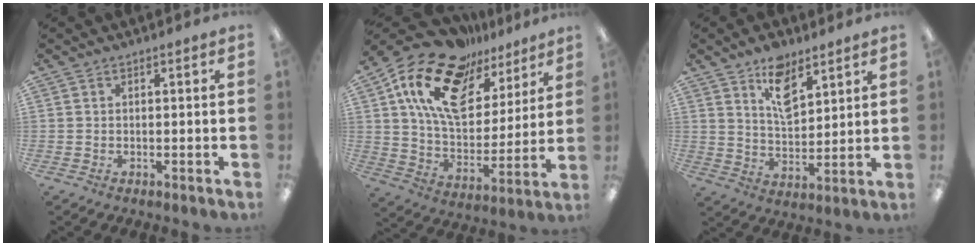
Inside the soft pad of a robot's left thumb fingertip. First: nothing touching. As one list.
[{"total": 20.1, "force": [12.5, 10.9, 11.3], "torque": [-0.222, -0.069, 0.221]}, {"total": 10.4, "force": [6.9, 5.4, 5.6], "torque": [-0.080, -0.040, 0.122]}]